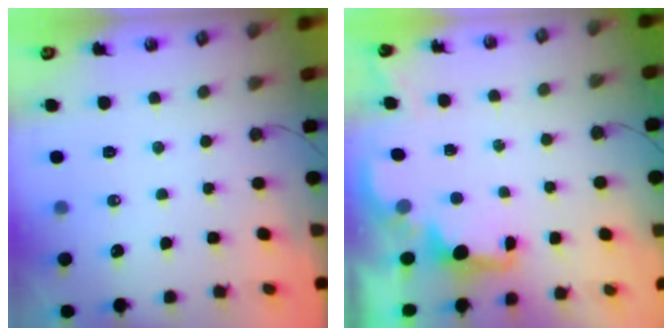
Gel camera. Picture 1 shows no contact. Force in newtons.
{"total": 2.1, "press": 1.9, "slide": 0.8}